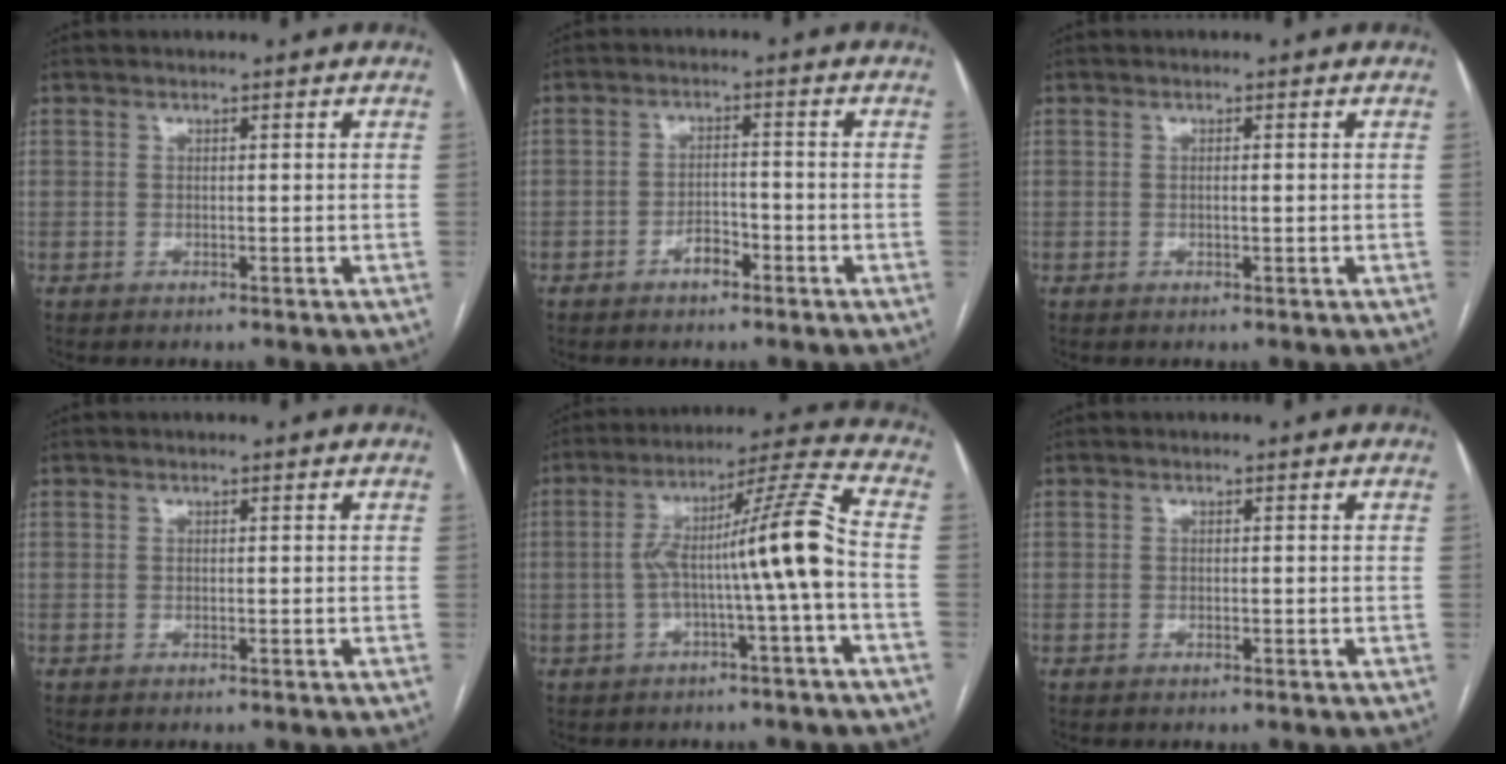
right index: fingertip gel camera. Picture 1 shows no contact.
{"total": 3.1, "force": [-2.0, 1.4, 1.9], "torque": [-0.031, 0.006, -0.036]}
{"total": 0.7, "force": [0.0, 0.1, 0.7], "torque": [-0.012, 0.000, 0.000]}
{"total": 0.0}
{"total": 11.8, "force": [-1.9, -1.2, 11.6], "torque": [-0.192, 0.031, -0.033]}
{"total": 0.0}